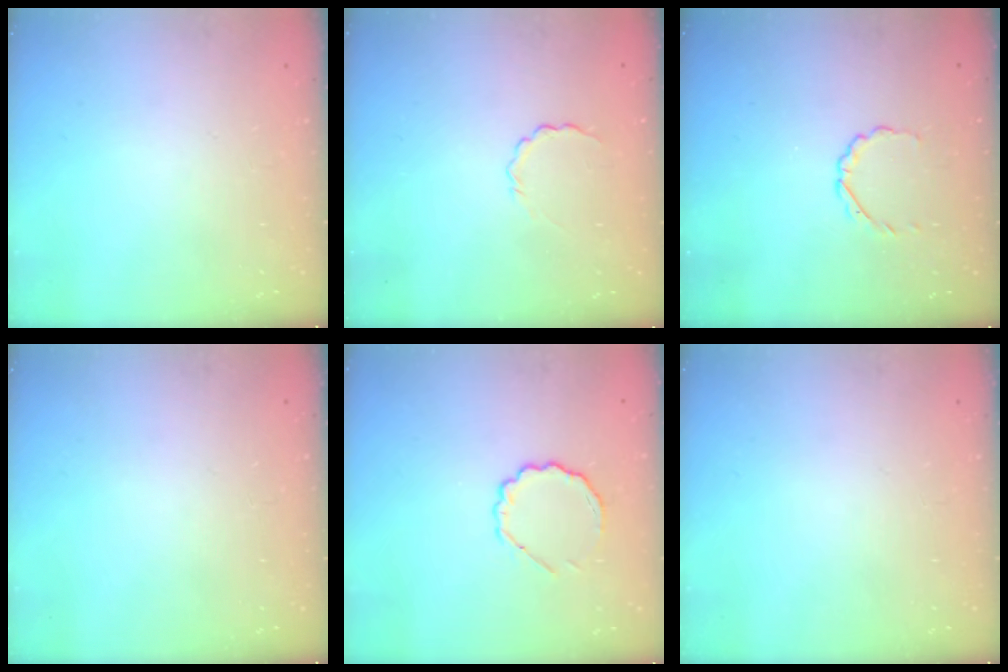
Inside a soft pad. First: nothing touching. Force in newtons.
{"total": 2.9, "press": 2.8, "slide": 0.8}
{"total": 2.0, "press": 1.8, "slide": 0.7}
{"total": 0.0}
{"total": 5.0, "press": 4.9, "slide": 1.0}
{"total": 0.0}